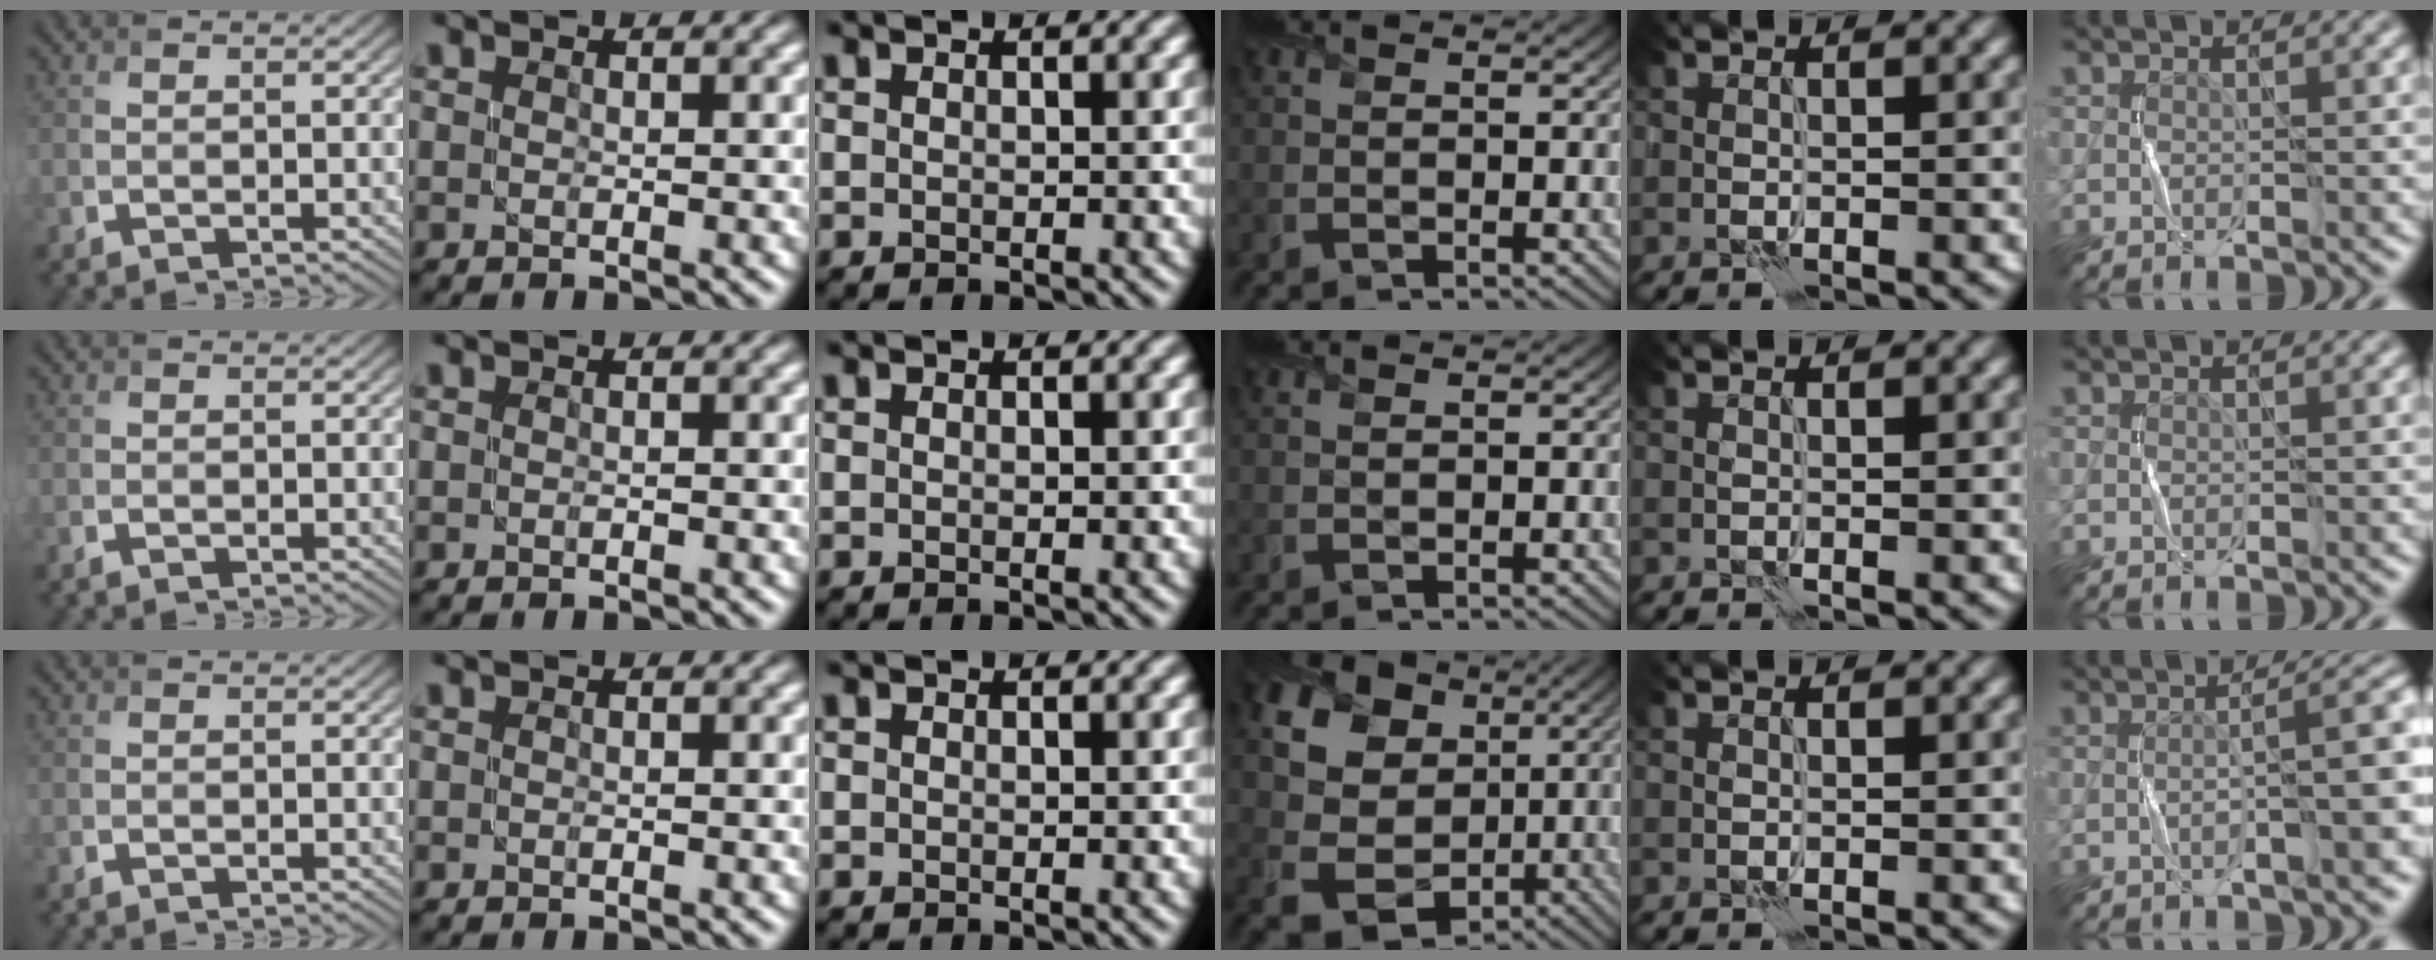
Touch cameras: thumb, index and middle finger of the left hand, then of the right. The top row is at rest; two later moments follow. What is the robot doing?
{"motion": "fold", "object": "shorts"}